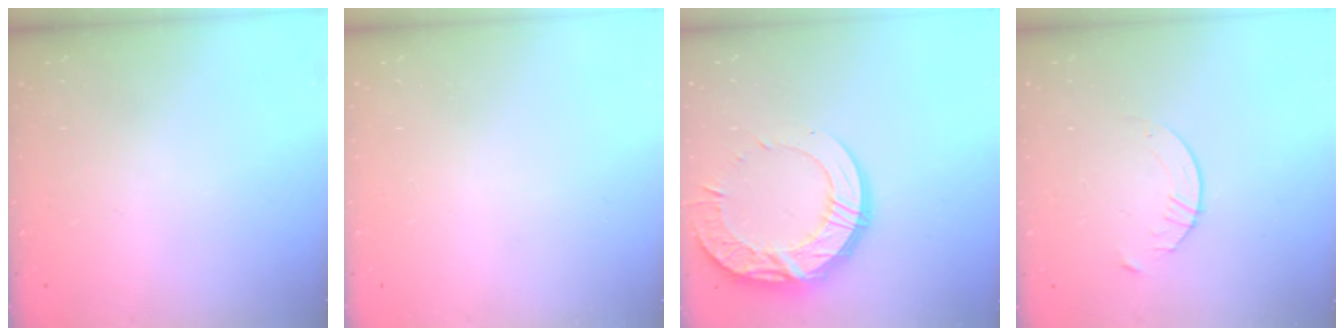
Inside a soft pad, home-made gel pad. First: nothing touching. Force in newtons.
{"total": 0.0}
{"total": 18.7, "press": 18.7, "slide": 1.4}
{"total": 4.1, "press": 4.1, "slide": 0.4}